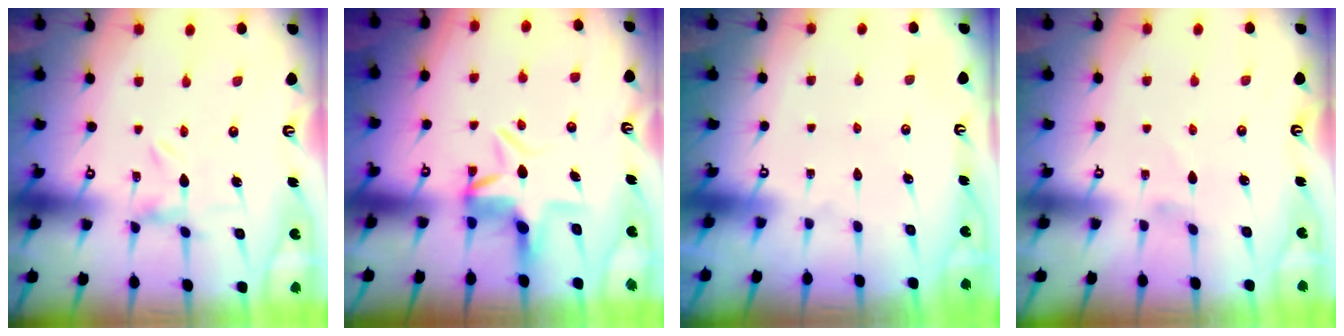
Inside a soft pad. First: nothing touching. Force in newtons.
{"total": 6.0, "press": 5.9, "slide": 0.8}
{"total": 1.8, "press": 1.8, "slide": 0.1}
{"total": 0.0}